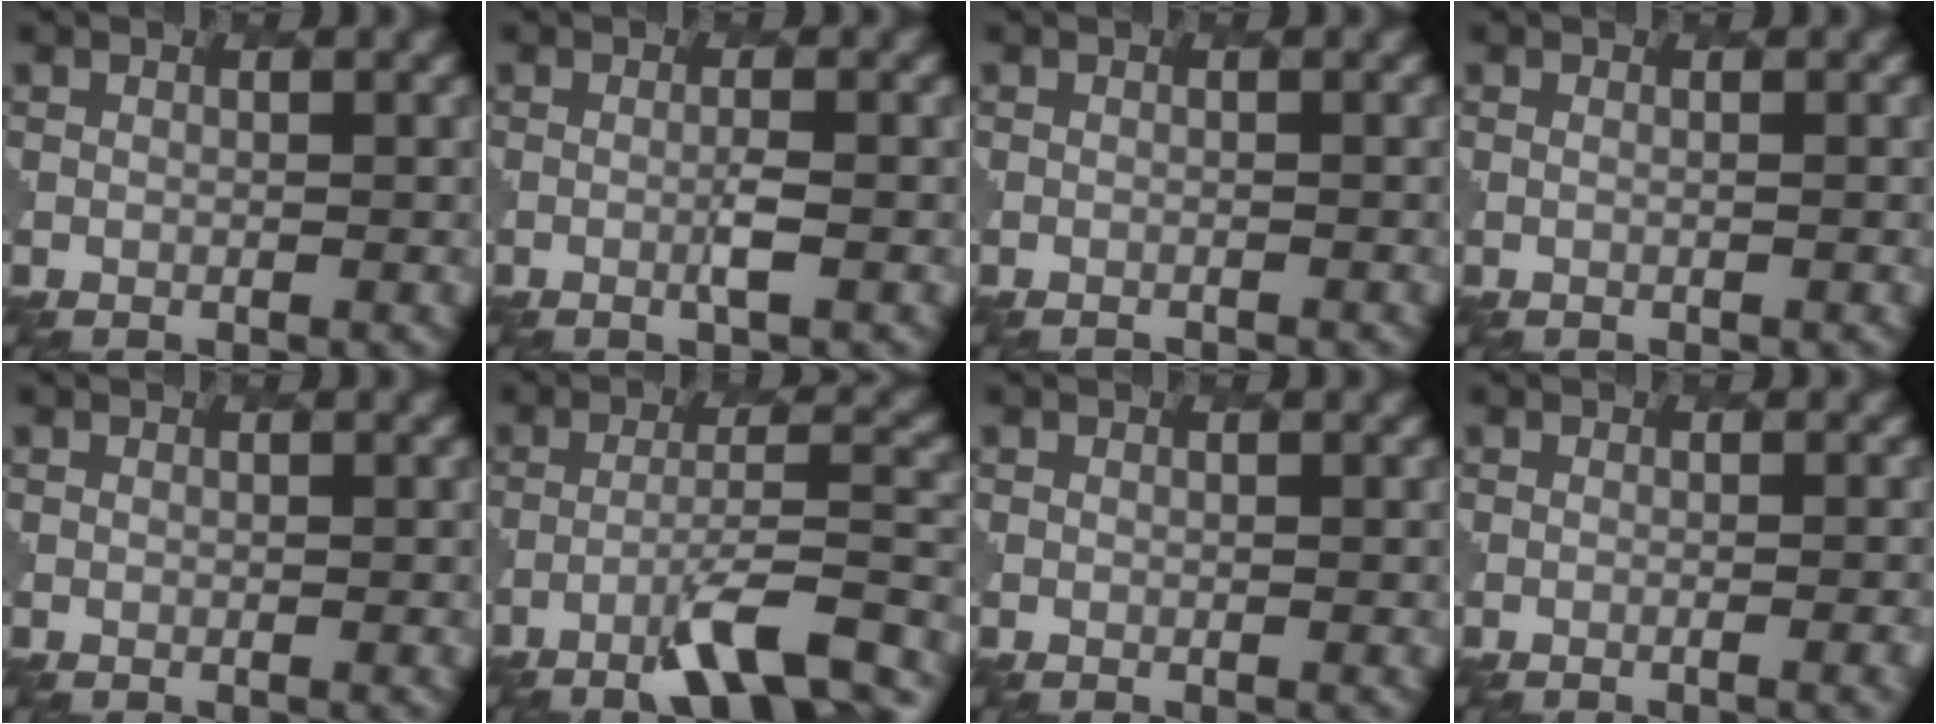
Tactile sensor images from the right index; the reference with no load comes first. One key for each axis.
{"total": 1.1, "fx": 0.0, "fy": -0.1, "fz": 1.1, "tx": -0.021, "ty": 0.004, "tz": -0.002}
{"total": 1.3, "fx": -1.3, "fy": 0.2, "fz": 0.2, "tx": 0.010, "ty": -0.002, "tz": -0.019}
{"total": 0.6, "fx": 0.2, "fy": 0.2, "fz": 0.5, "tx": -0.005, "ty": -0.003, "tz": -0.007}
{"total": 0.0}
{"total": 7.9, "fx": -5.1, "fy": 1.3, "fz": 5.9, "tx": -0.096, "ty": 0.008, "tz": -0.079}
{"total": 0.0}
{"total": 2.2, "fx": -0.8, "fy": 0.7, "fz": 2.0, "tx": -0.012, "ty": 0.008, "tz": -0.017}